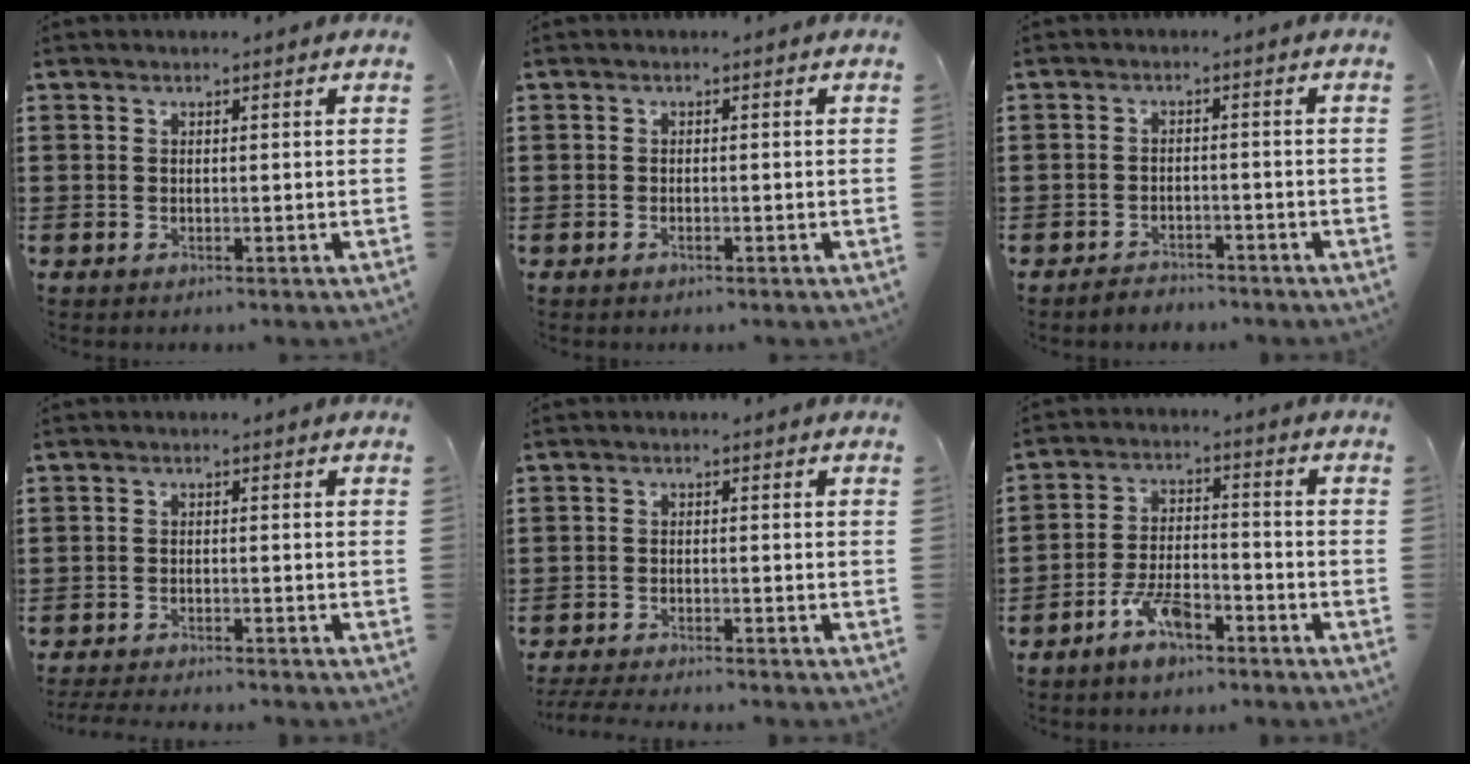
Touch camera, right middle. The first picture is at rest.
{"total": 0.6, "force": [-0.4, 0.2, 0.5], "torque": [-0.012, -0.004, -0.006]}
{"total": 2.5, "force": [-2.4, 0.6, -0.2], "torque": [-0.004, 0.003, -0.055]}
{"total": 2.1, "force": [-2.1, -0.1, 0.3], "torque": [-0.007, 0.000, -0.043]}
{"total": 2.5, "force": [-2.4, 0.0, 0.6], "torque": [-0.017, -0.003, -0.051]}
{"total": 6.7, "force": [-4.7, 2.4, 4.1], "torque": [-0.084, 0.011, -0.089]}